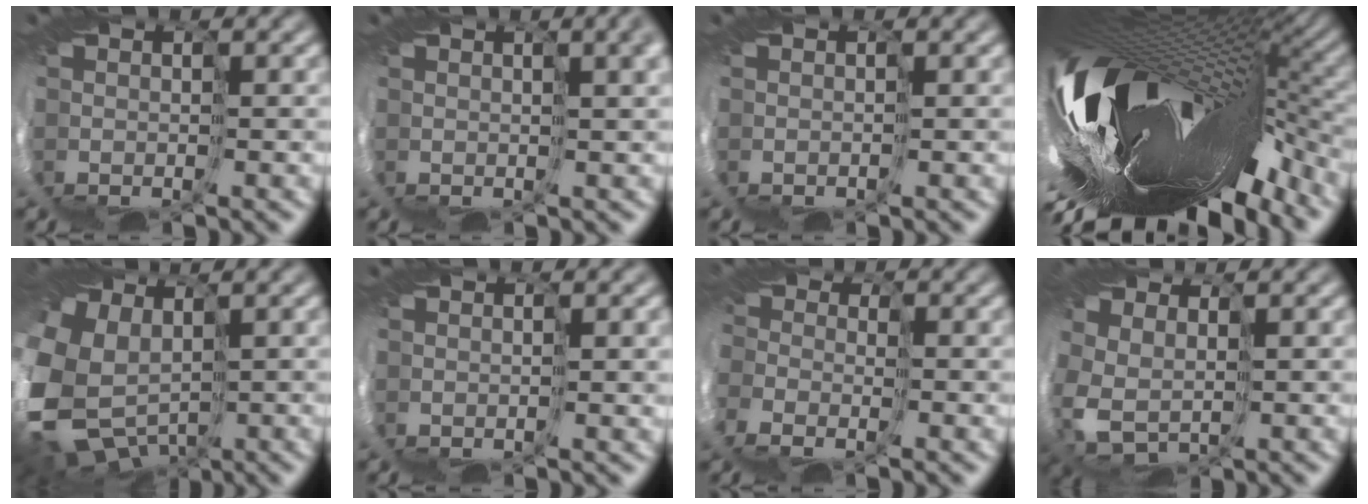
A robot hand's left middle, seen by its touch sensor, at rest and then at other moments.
{"total": 6.9, "force": [2.5, 3.0, 5.7], "torque": [-0.070, 0.015, 0.025]}
{"total": 0.0}
{"total": 14.6, "force": [-3.9, 5.8, 12.9], "torque": [-0.212, -0.032, -0.062]}
{"total": 10.4, "force": [-1.4, 7.8, 6.7], "torque": [-0.218, -0.038, 0.009]}
{"total": 1.6, "force": [0.6, 0.0, 1.5], "torque": [-0.023, 0.001, 0.006]}
{"total": 4.5, "force": [-2.4, 3.1, 2.1], "torque": [-0.052, -0.013, -0.039]}
{"total": 6.4, "force": [0.6, 5.0, 4.1], "torque": [-0.140, -0.037, 0.041]}